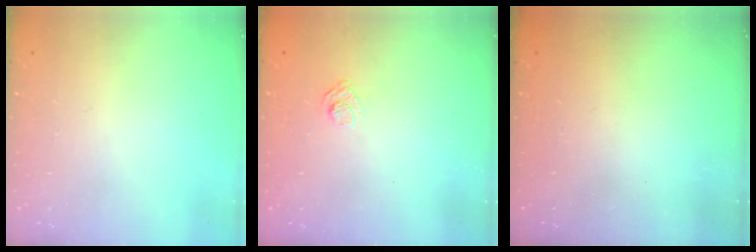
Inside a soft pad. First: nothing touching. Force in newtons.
{"total": 3.1, "press": 2.8, "slide": 1.3}
{"total": 2.5, "press": 2.4, "slide": 0.8}